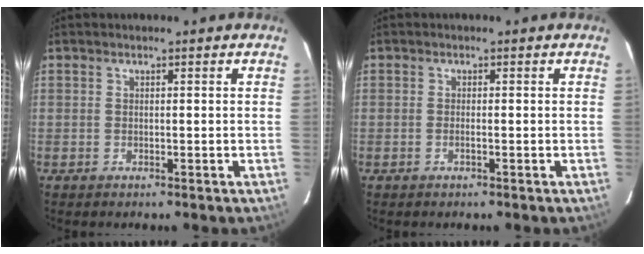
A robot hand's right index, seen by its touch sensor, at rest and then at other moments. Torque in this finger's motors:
{"motor_torque": [-0.07, 0.13, -0.04, -0.01]}